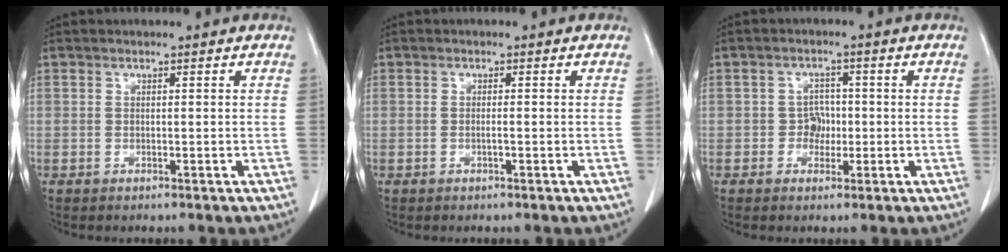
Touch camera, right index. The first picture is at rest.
{"total": 0.8, "force": [-0.3, 0.0, 0.8], "torque": [-0.016, 0.001, -0.005]}
{"total": 2.8, "force": [-0.6, 2.5, 1.2], "torque": [-0.008, 0.009, -0.009]}